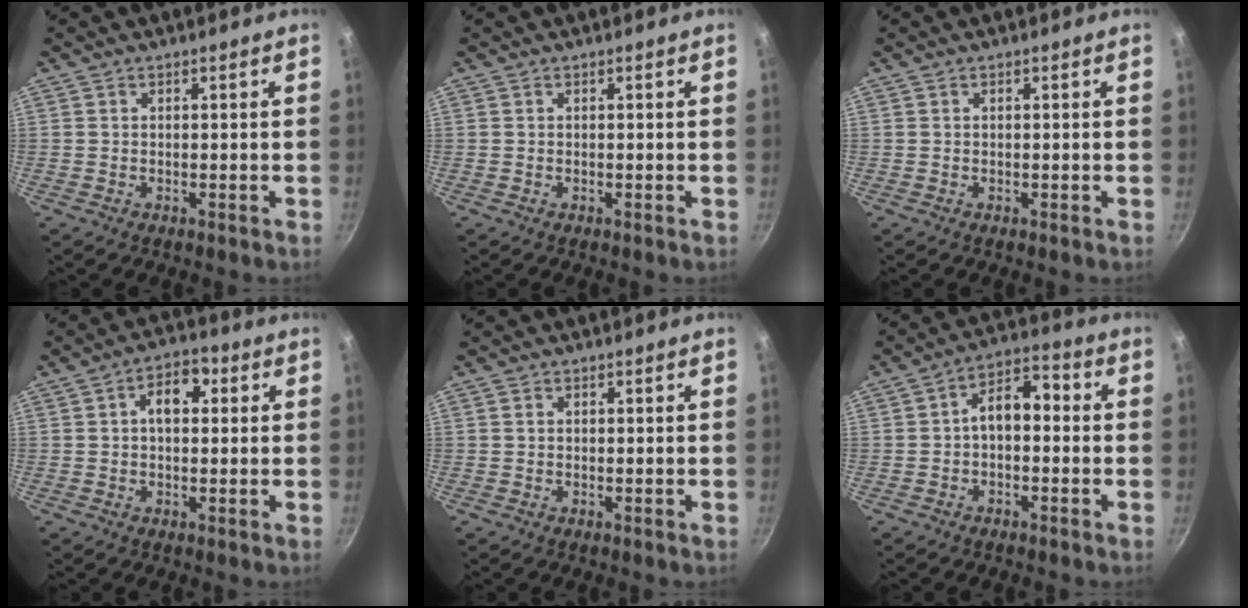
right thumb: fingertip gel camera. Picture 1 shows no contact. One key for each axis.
{"total": 0.0}
{"total": 0.0}
{"total": 6.5, "fx": 1.4, "fy": 4.2, "fz": 4.8, "tx": -0.043, "ty": 0.015, "tz": 0.012}
{"total": 0.8, "fx": 0.2, "fy": 0.6, "fz": 0.4, "tx": -0.006, "ty": 0.003, "tz": 0.003}
{"total": 7.5, "fx": -0.6, "fy": 4.6, "fz": 5.9, "tx": -0.072, "ty": 0.034, "tz": -0.022}